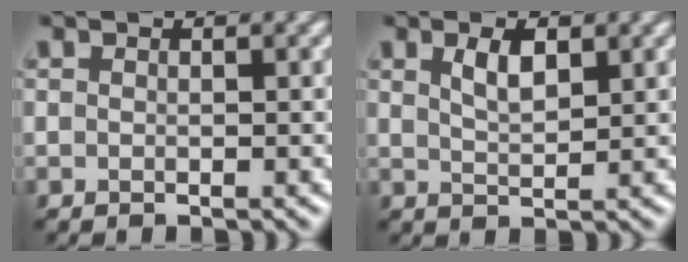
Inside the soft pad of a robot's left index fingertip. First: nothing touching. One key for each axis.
{"total": 2.4, "fx": 1.3, "fy": 1.0, "fz": 1.9, "tx": -0.038, "ty": 0.000, "tz": 0.025}